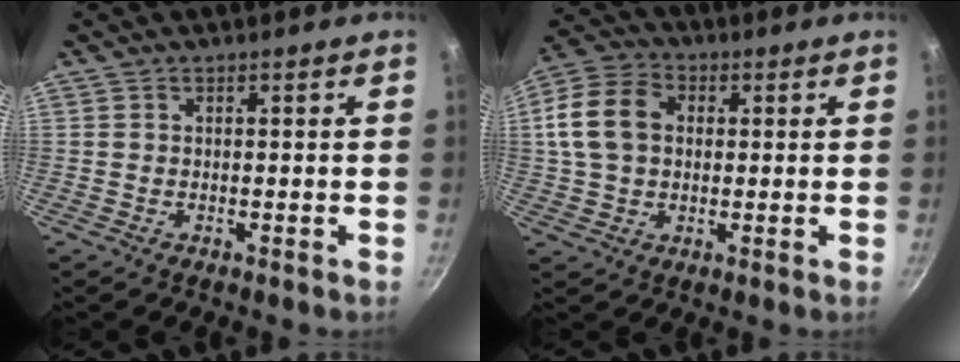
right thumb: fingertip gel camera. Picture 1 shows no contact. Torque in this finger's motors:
{"motor_torque": [-0.06, 1.09, 0.44, -0.25, 0.32]}